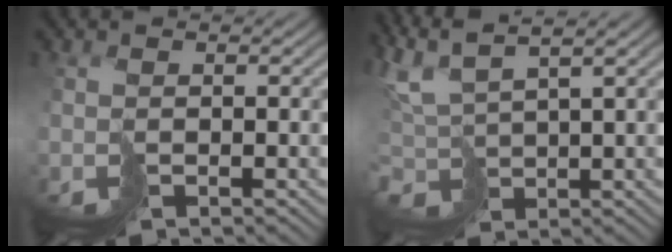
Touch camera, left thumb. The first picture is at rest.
{"total": 6.3, "force": [5.6, 1.4, 2.6], "torque": [-0.077, 0.028, 0.116]}